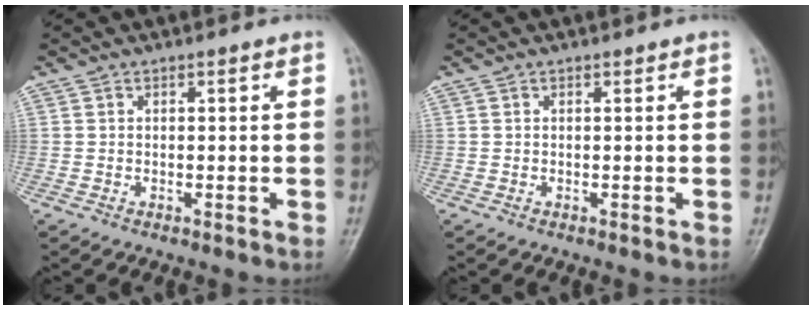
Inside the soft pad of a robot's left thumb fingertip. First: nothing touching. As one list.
[{"total": 0.0}]